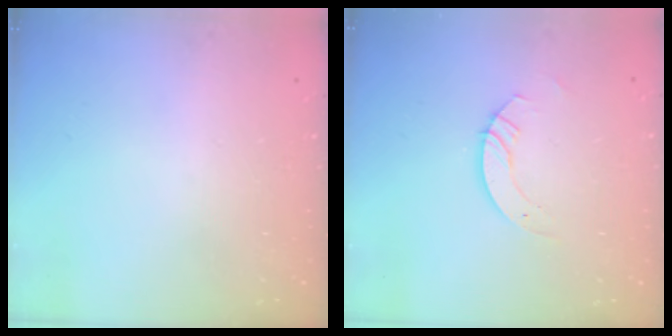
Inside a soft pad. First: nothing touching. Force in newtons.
{"total": 3.7, "press": 3.7, "slide": 0.3}